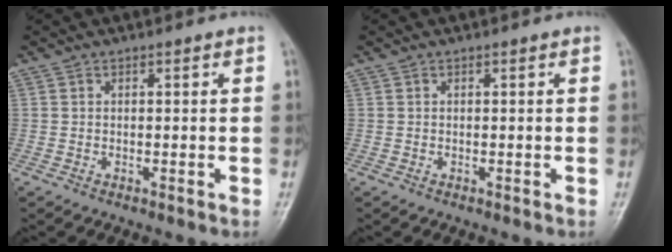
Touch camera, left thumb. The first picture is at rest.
{"total": 0.0}